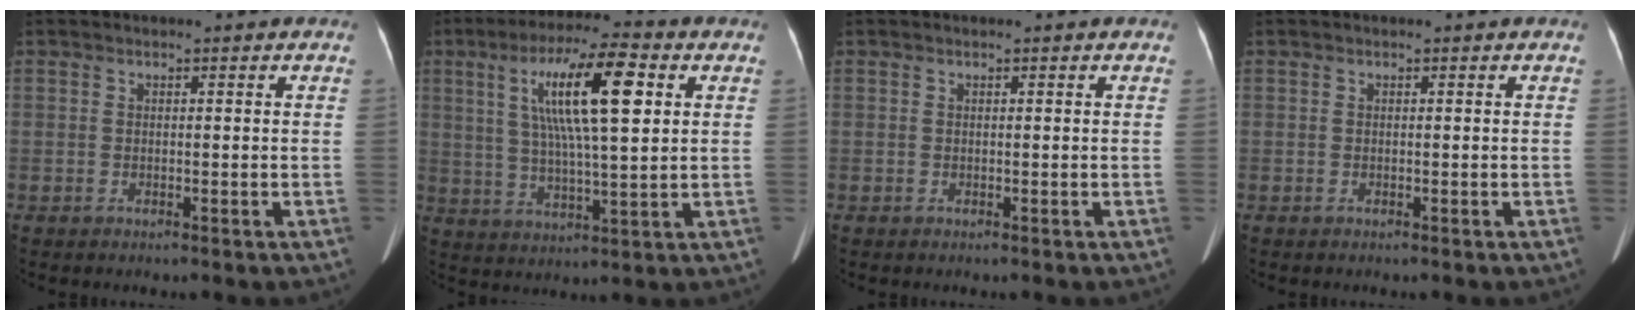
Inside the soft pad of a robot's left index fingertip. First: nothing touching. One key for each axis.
{"total": 13.7, "fx": 4.1, "fy": 2.1, "fz": 12.9, "tx": -0.240, "ty": 0.020, "tz": 0.071}
{"total": 0.0}
{"total": 0.0}